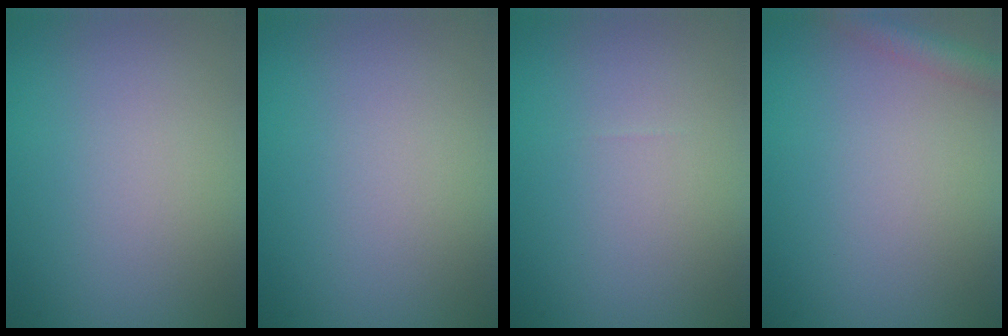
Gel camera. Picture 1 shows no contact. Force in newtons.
{"total": 0.0}
{"total": 0.0}
{"total": 2.4, "press": 2.4, "slide": 0.1}